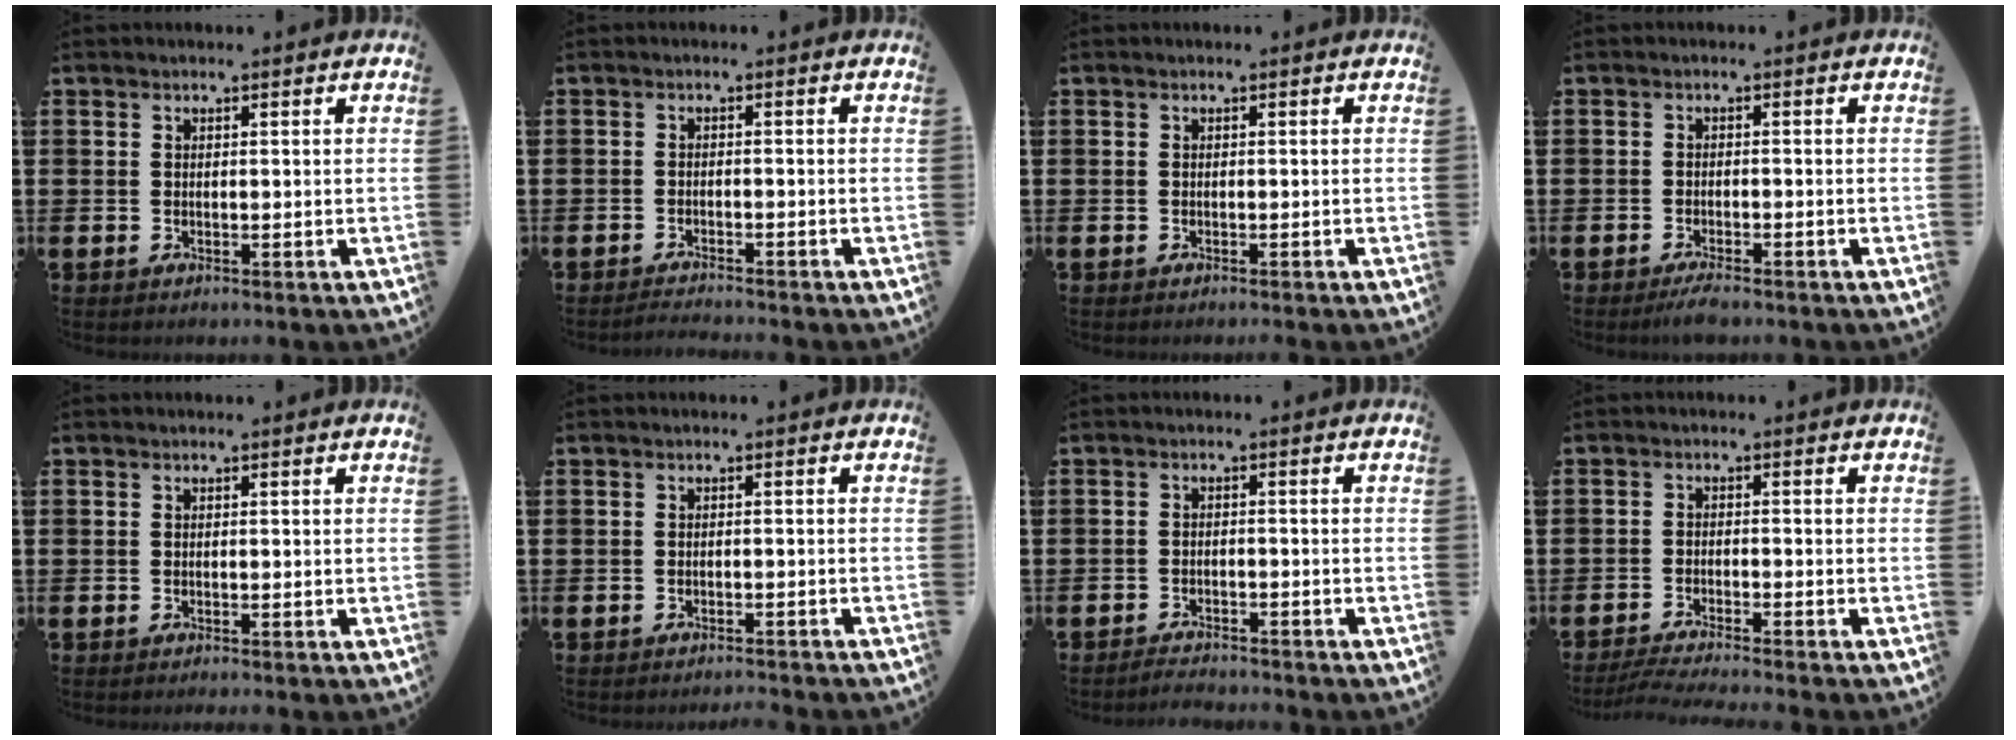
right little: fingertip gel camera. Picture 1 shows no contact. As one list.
[{"total": 1.2, "force": [-1.2, -0.1, 0.2], "torque": [-0.005, 0.001, -0.023]}, {"total": 0.0}, {"total": 1.7, "force": [-1.5, 0.1, 0.9], "torque": [-0.018, 0.003, -0.028]}, {"total": 0.0}, {"total": 1.0, "force": [-1.0, -0.2, 0.0], "torque": [-0.001, 0.001, -0.021]}, {"total": 2.0, "force": [-2.0, -0.1, 0.0], "torque": [-0.004, 0.004, -0.042]}, {"total": 2.5, "force": [-2.2, -0.2, 1.2], "torque": [-0.018, 0.000, -0.041]}]